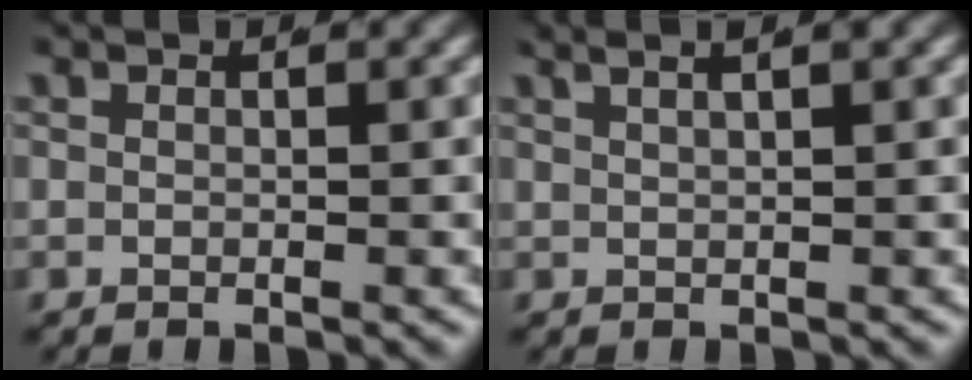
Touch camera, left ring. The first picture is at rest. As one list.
[{"total": 4.0, "force": [2.7, 0.9, 2.8], "torque": [-0.027, 0.019, 0.041]}]